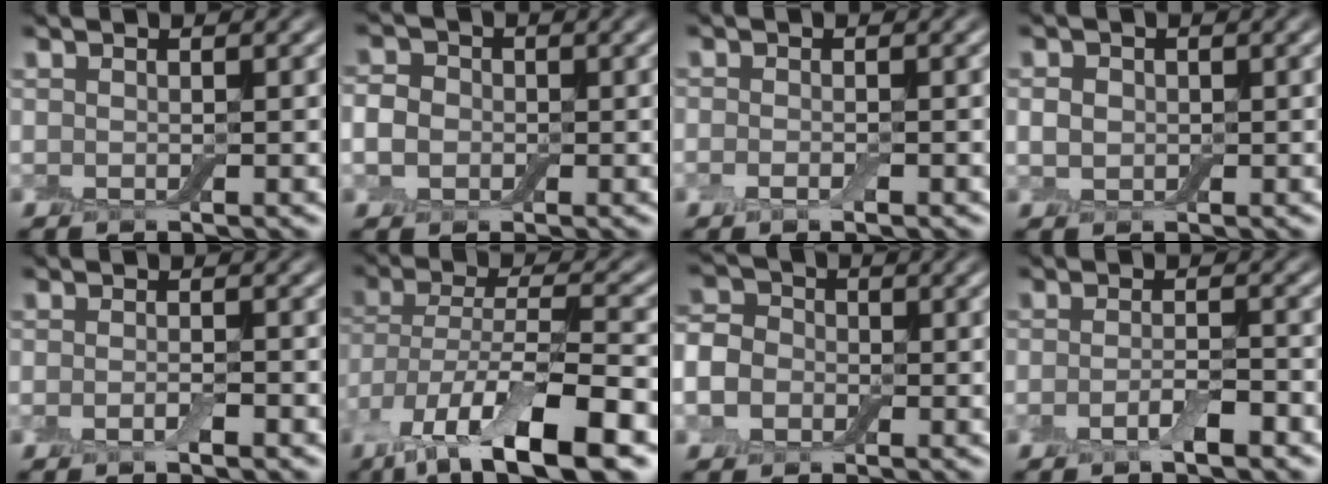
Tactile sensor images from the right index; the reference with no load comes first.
{"total": 2.7, "force": [-0.4, 2.3, 1.3], "torque": [-0.022, 0.000, -0.016]}
{"total": 1.2, "force": [-0.5, 0.6, 1.0], "torque": [-0.020, -0.002, -0.012]}
{"total": 1.5, "force": [0.1, 1.4, 0.7], "torque": [-0.014, 0.001, -0.004]}
{"total": 1.4, "force": [-0.7, 0.3, 1.1], "torque": [-0.023, -0.004, -0.016]}
{"total": 12.1, "force": [-6.5, 4.1, 9.4], "torque": [-0.175, -0.017, -0.114]}
{"total": 5.9, "force": [-1.6, 5.0, 2.7], "torque": [-0.051, 0.003, -0.055]}
{"total": 2.5, "force": [-1.3, 0.7, 2.0], "torque": [-0.038, 0.001, -0.027]}